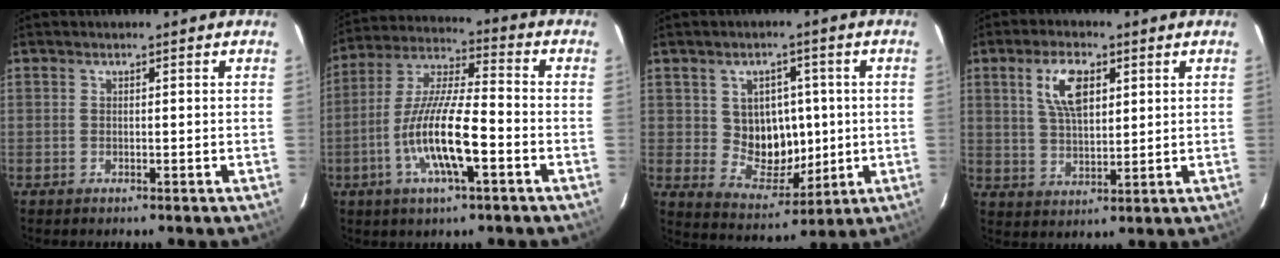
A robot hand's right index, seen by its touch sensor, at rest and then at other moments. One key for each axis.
{"total": 14.5, "fx": -5.0, "fy": 3.0, "fz": 13.3, "tx": -0.267, "ty": -0.006, "tz": -0.098}
{"total": 9.6, "fx": 0.7, "fy": 8.2, "fz": 4.8, "tx": -0.089, "ty": 0.003, "tz": 0.031}
{"total": 8.1, "fx": 3.3, "fy": 3.8, "fz": 6.4, "tx": -0.120, "ty": 0.010, "tz": 0.064}